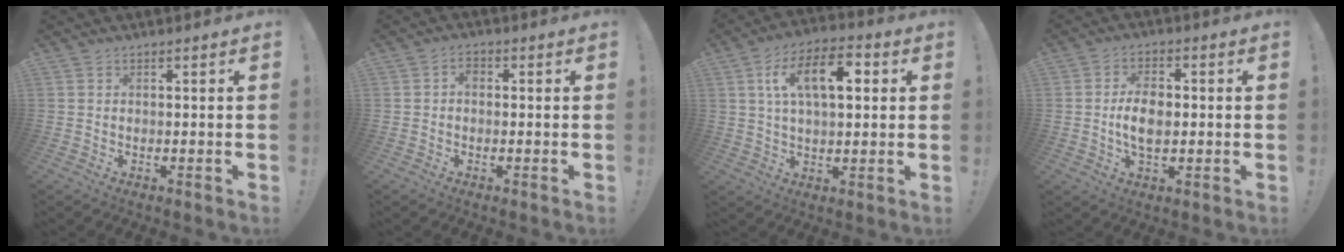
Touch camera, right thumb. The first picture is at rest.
{"total": 2.1, "force": [-0.6, 1.5, 1.4], "torque": [-0.030, 0.011, -0.012]}
{"total": 13.5, "force": [3.5, 6.7, 11.2], "torque": [-0.195, 0.014, 0.058]}
{"total": 7.8, "force": [-0.6, 4.5, 6.3], "torque": [-0.116, 0.002, -0.017]}